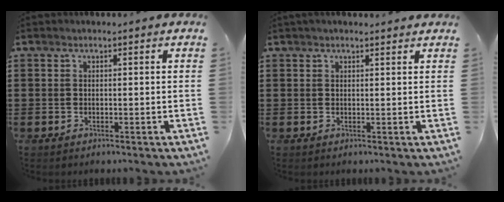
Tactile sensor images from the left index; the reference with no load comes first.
{"total": 1.1, "force": [1.0, 0.2, 0.5], "torque": [-0.010, 0.002, 0.018]}